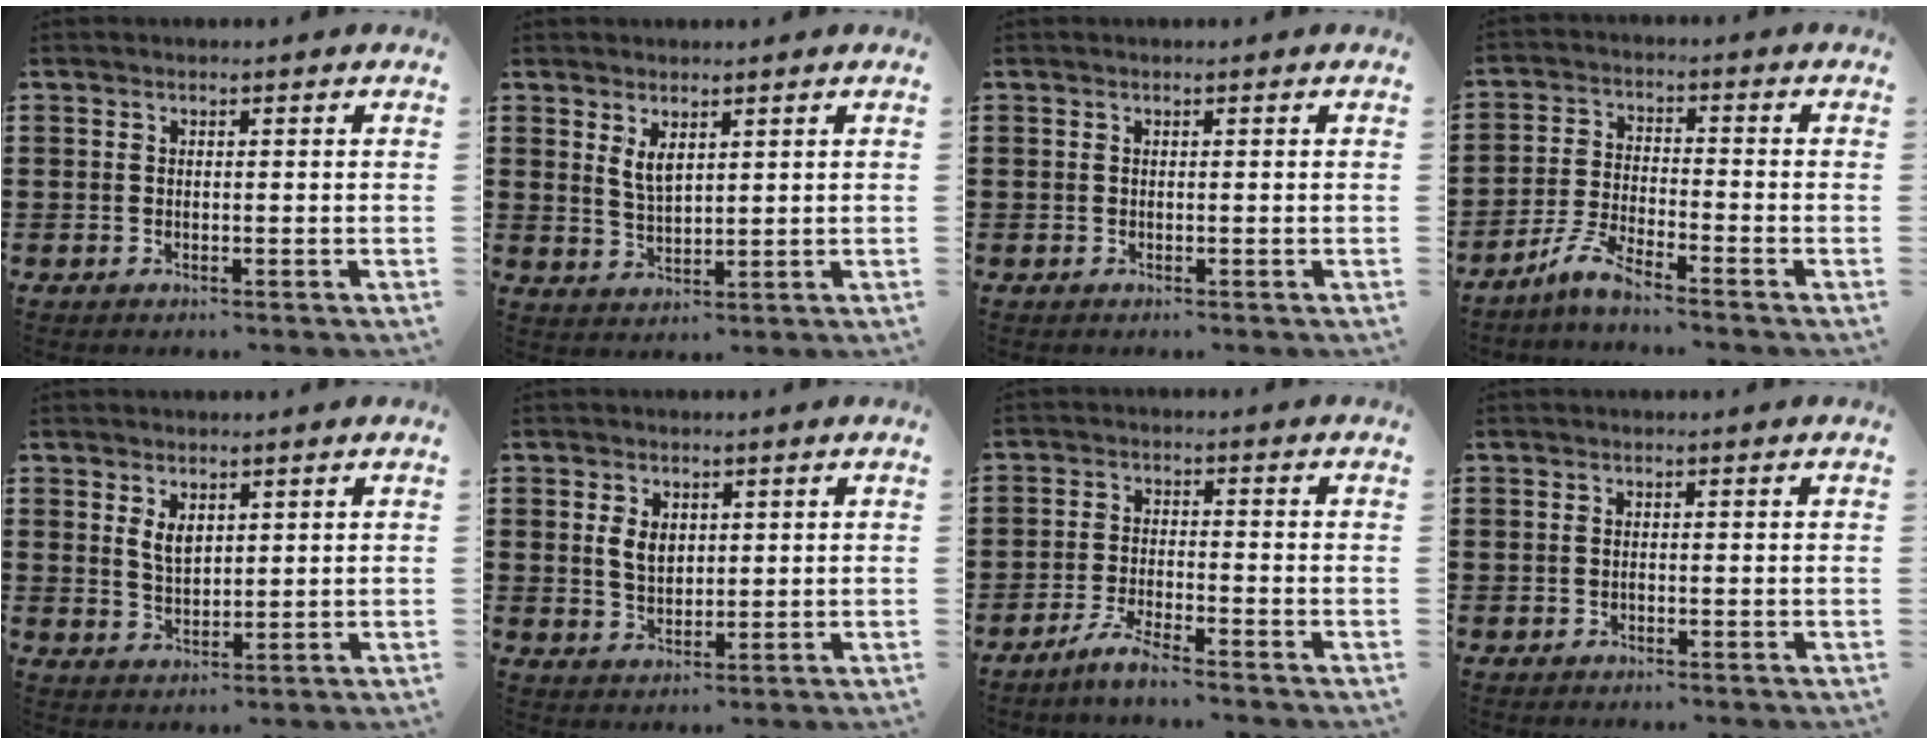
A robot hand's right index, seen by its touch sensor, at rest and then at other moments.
{"total": 3.1, "force": [1.8, 1.3, 2.2], "torque": [-0.047, 0.004, 0.033]}
{"total": 0.0}
{"total": 5.2, "force": [-4.5, 0.2, 2.6], "torque": [-0.073, -0.012, -0.092]}
{"total": 3.2, "force": [1.6, 1.8, 2.1], "torque": [-0.038, 0.002, 0.027]}
{"total": 3.9, "force": [0.9, 2.6, 2.8], "torque": [-0.061, 0.009, 0.016]}
{"total": 3.9, "force": [-3.5, -0.1, 1.7], "torque": [-0.044, -0.003, -0.071]}
{"total": 0.0}